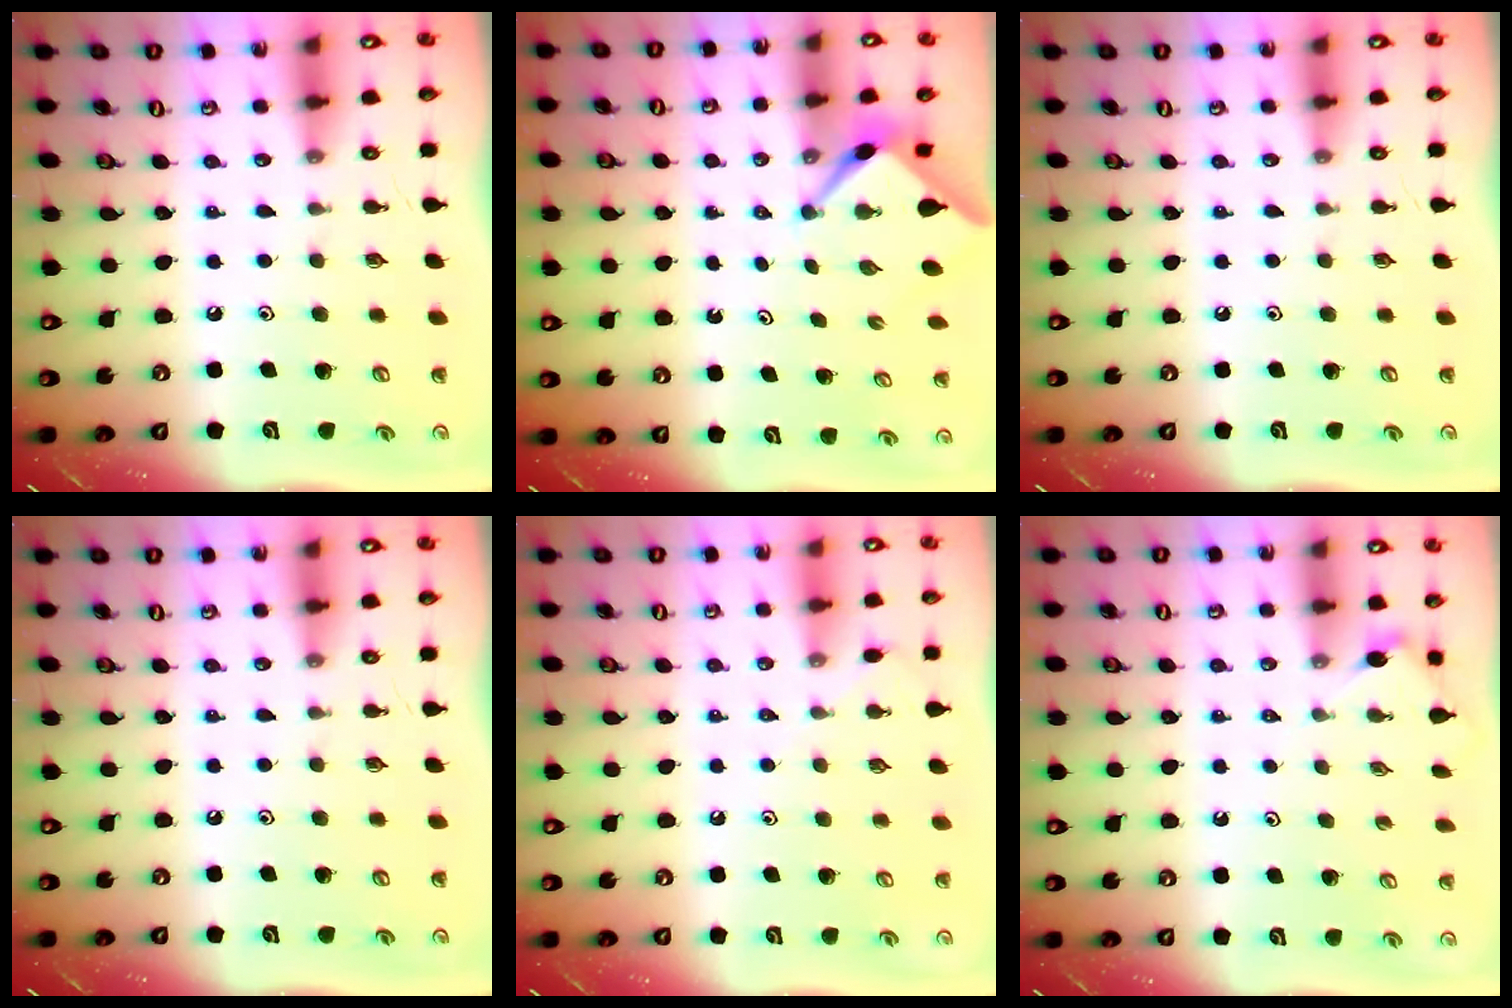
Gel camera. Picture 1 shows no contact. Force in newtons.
{"total": 2.4, "press": 2.4, "slide": 0.3}
{"total": 0.0}
{"total": 0.0}
{"total": 3.6, "press": 3.5, "slide": 0.6}
{"total": 1.1, "press": 1.1, "slide": 0.3}